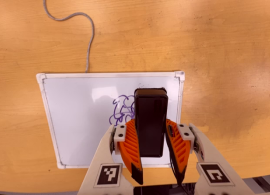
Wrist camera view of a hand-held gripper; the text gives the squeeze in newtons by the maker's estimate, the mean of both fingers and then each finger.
{"total": 7.1, "left": 5.5, "right": 8.8}